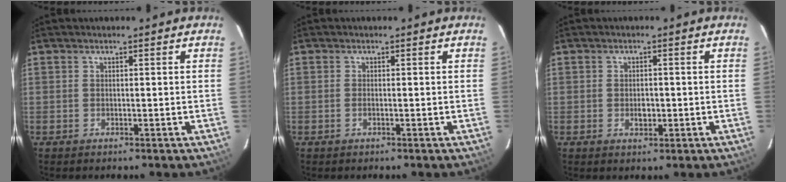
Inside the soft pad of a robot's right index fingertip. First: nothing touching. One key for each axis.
{"total": 0.7, "fx": -0.2, "fy": 0.3, "fz": 0.6, "tx": -0.014, "ty": 0.000, "tz": -0.005}
{"total": 2.3, "fx": -0.5, "fy": 1.5, "fz": 1.6, "tx": -0.028, "ty": 0.001, "tz": -0.007}